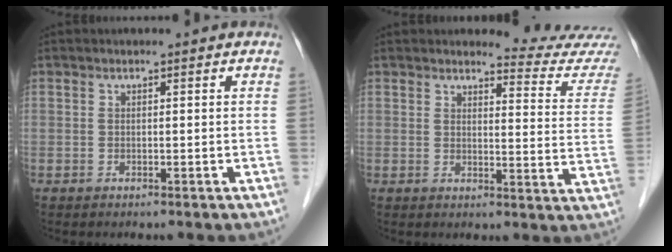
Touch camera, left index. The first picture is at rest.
{"total": 10.1, "force": [10.0, -1.1, 0.1], "torque": [-0.001, -0.102, 0.097]}